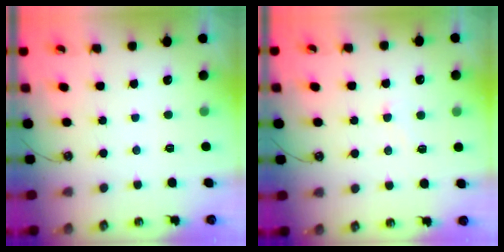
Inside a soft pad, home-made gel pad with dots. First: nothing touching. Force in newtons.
{"total": 0.8, "press": 0.3, "slide": 0.7}